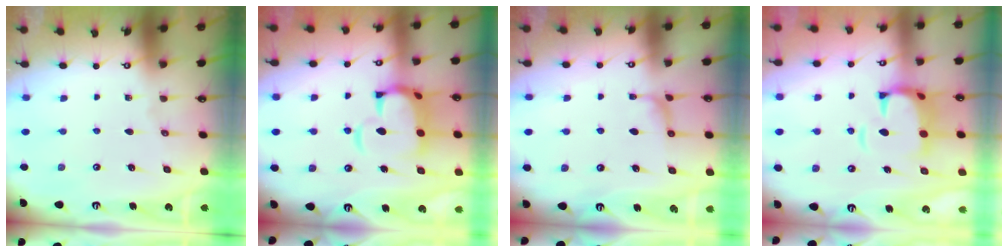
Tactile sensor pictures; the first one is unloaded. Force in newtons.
{"total": 8.3, "press": 8.1, "slide": 1.4}
{"total": 1.7, "press": 1.7, "slide": 0.4}
{"total": 4.7, "press": 4.4, "slide": 1.6}